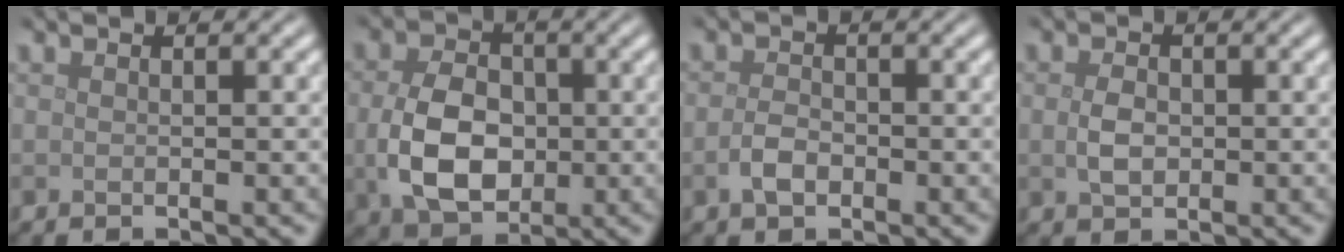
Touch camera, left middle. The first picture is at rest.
{"total": 6.6, "force": [-0.6, 4.7, 4.6], "torque": [-0.104, -0.010, -0.008]}
{"total": 1.9, "force": [-0.7, 1.2, 1.3], "torque": [-0.029, 0.000, -0.018]}
{"total": 2.0, "force": [0.0, 1.4, 1.5], "torque": [-0.032, -0.001, 0.000]}